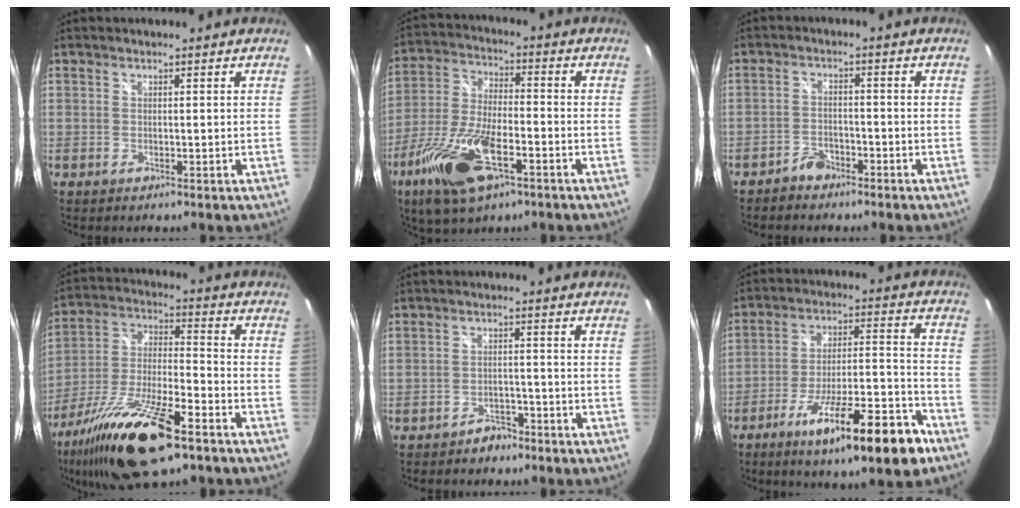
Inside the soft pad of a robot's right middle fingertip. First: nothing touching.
{"total": 16.2, "force": [-8.3, 6.3, 12.4], "torque": [-0.268, -0.027, -0.158]}
{"total": 3.5, "force": [-2.9, 1.8, 0.7], "torque": [-0.025, 0.007, -0.052]}
{"total": 20.9, "force": [-12.8, 5.7, 15.5], "torque": [-0.305, -0.041, -0.233]}
{"total": 3.5, "force": [-2.9, 2.0, 0.6], "torque": [-0.017, 0.009, -0.040]}
{"total": 19.1, "force": [-12.1, 3.1, 14.4], "torque": [-0.241, -0.032, -0.189]}